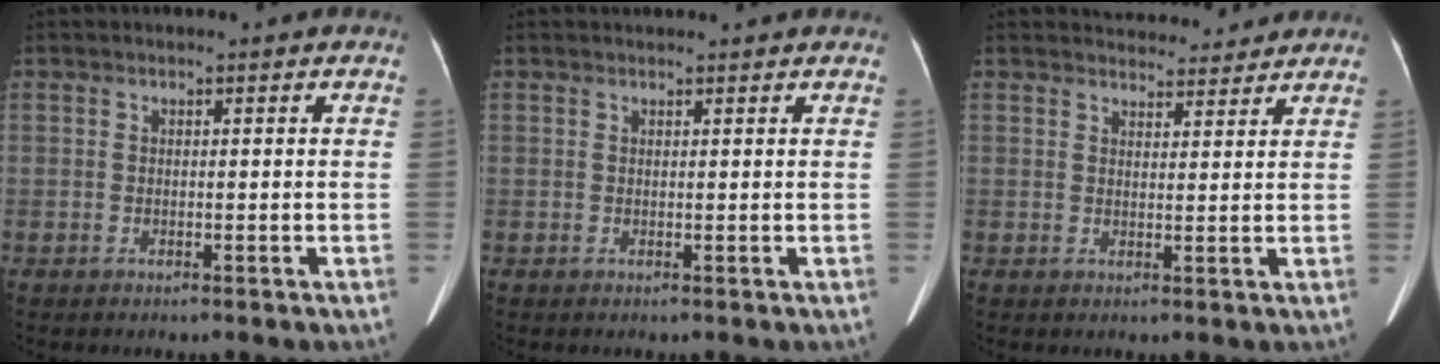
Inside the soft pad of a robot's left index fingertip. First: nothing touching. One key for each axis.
{"total": 3.0, "fx": 2.9, "fy": 0.1, "fz": 0.7, "tx": -0.008, "ty": 0.022, "tz": 0.036}
{"total": 5.4, "fx": 5.1, "fy": 1.6, "fz": 0.1, "tx": 0.002, "ty": 0.004, "tz": 0.058}